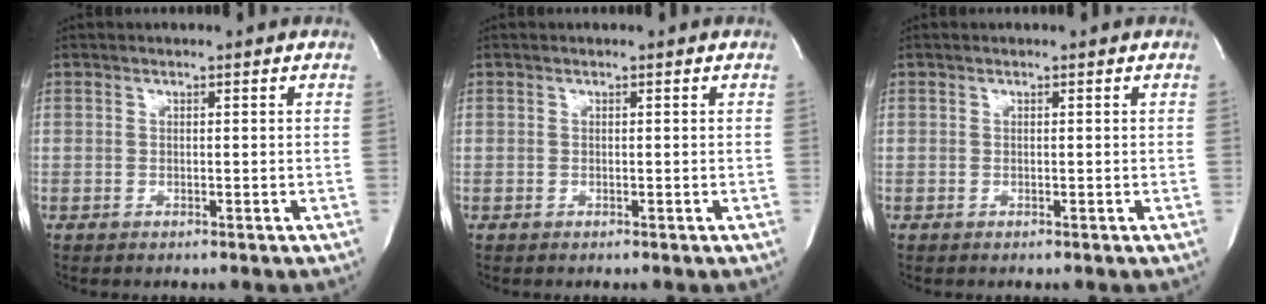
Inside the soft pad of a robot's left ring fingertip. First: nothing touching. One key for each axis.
{"total": 0.0}
{"total": 0.0}